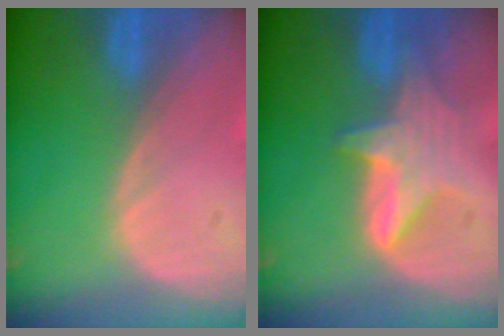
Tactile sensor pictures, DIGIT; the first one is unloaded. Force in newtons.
{"total": 5.6, "press": 5.6, "slide": 0.4}